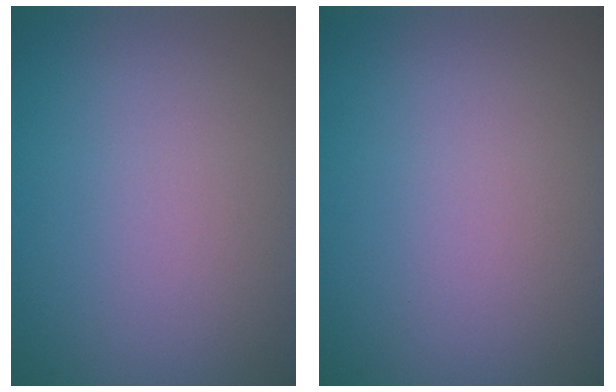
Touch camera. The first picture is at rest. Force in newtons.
{"total": 0.0}